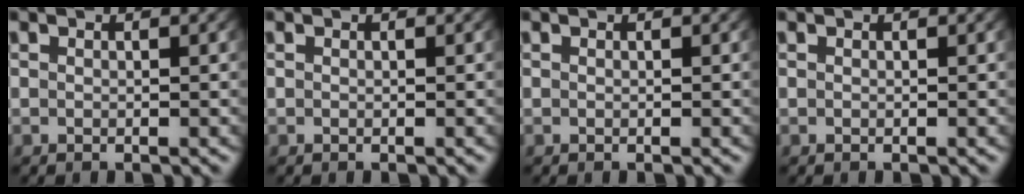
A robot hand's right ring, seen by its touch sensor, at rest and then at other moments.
{"total": 0.0}
{"total": 0.0}
{"total": 0.0}